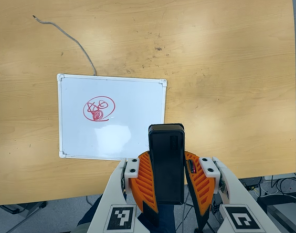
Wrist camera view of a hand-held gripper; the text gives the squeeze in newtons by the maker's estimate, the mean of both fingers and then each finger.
{"total": 10.9, "left": 8.8, "right": 13.1}